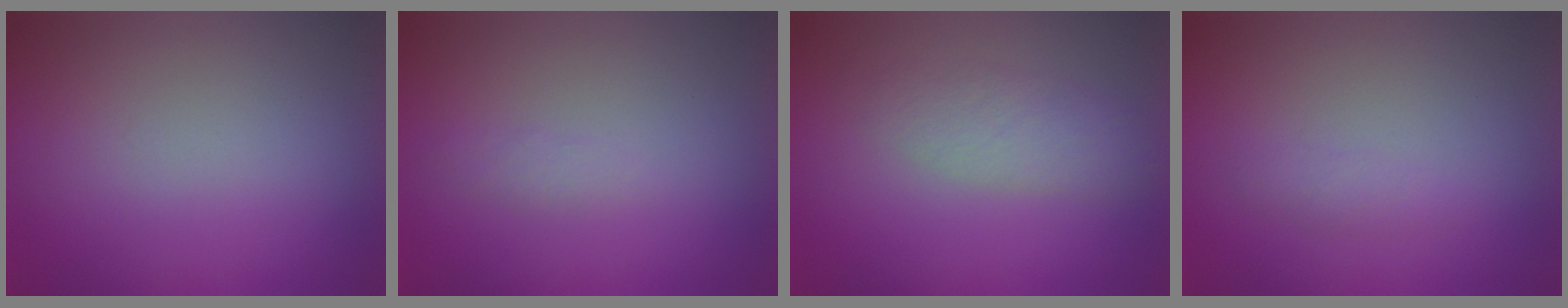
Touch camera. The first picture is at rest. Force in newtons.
{"total": 1.2}
{"total": 2.9}
{"total": 1.2}